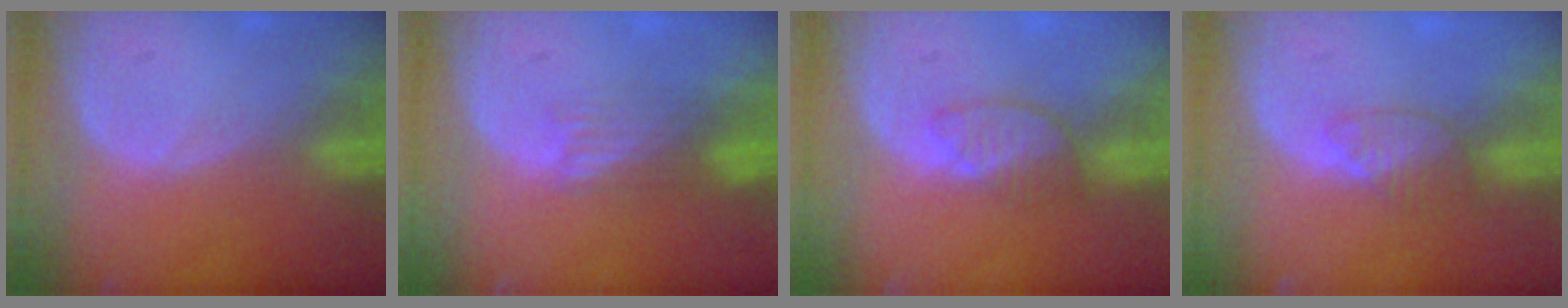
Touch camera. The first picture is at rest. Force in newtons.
{"total": 3.9, "press": 3.2, "slide": 2.2}
{"total": 3.6, "press": 3.5, "slide": 1.1}
{"total": 3.3, "press": 3.1, "slide": 1.3}